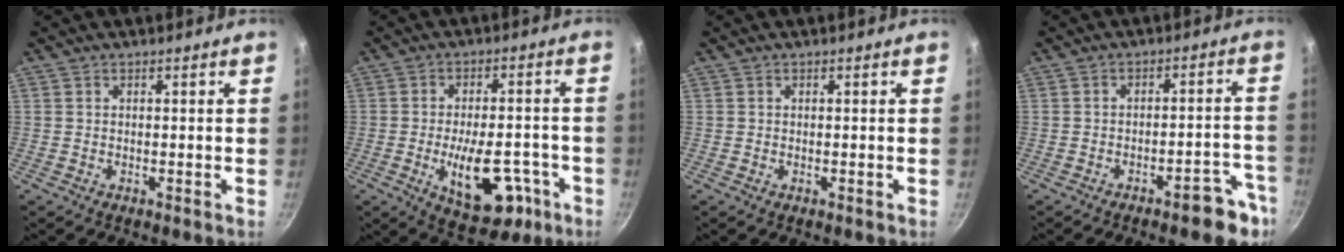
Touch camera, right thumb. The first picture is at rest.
{"total": 13.7, "force": [-4.8, 6.8, 10.8], "torque": [-0.148, 0.020, -0.061]}
{"total": 0.0}
{"total": 8.1, "force": [-5.1, 2.5, 5.8], "torque": [-0.060, 0.045, -0.061]}